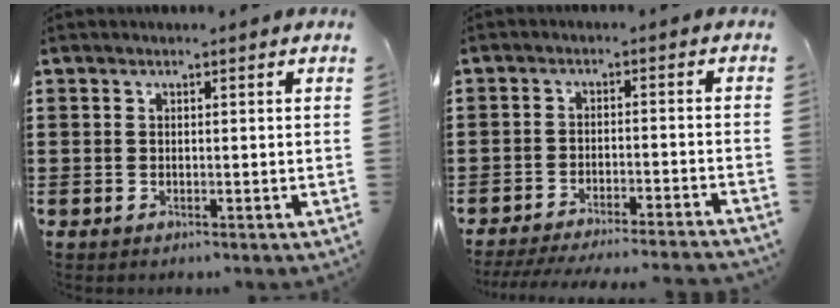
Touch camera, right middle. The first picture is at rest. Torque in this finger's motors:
{"motor_torque": [0.72, 0.47, 0.25, 0.15]}